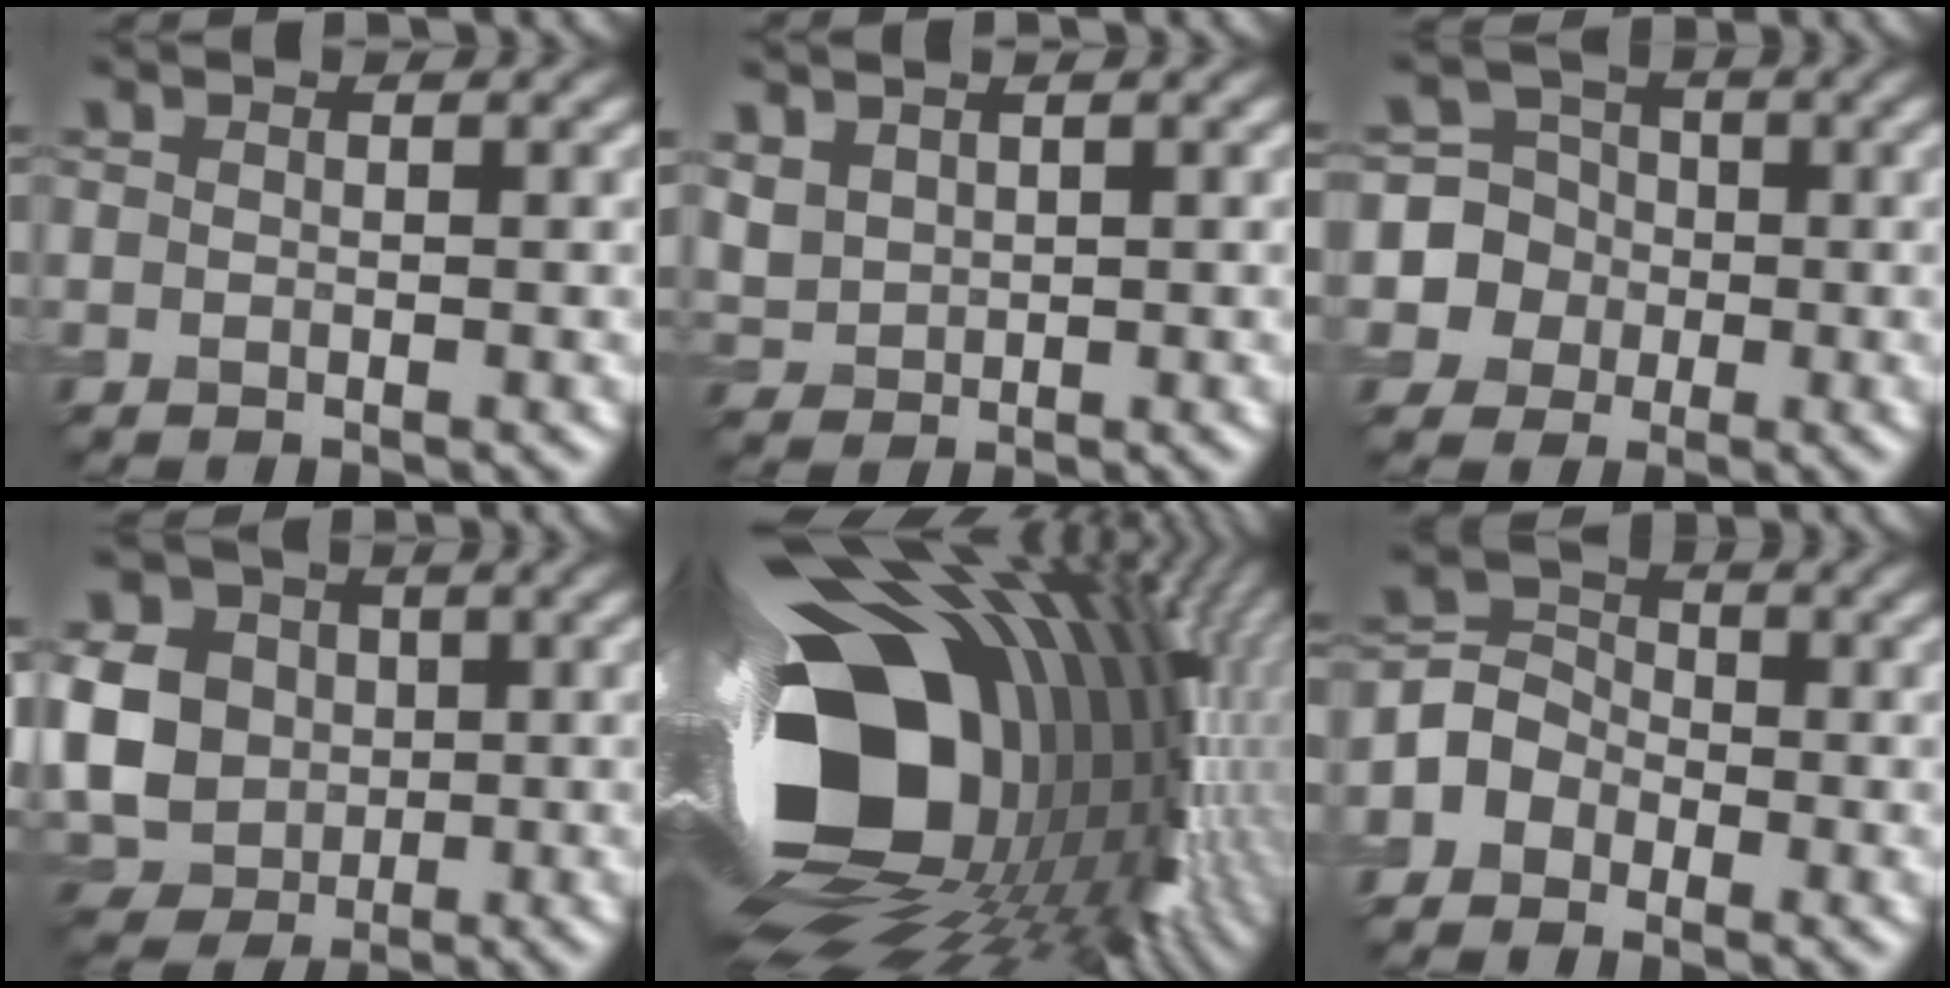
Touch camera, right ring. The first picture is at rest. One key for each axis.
{"total": 1.8, "fx": 1.4, "fy": 1.1, "fz": 0.3, "tx": -0.021, "ty": 0.010, "tz": 0.043}
{"total": 5.6, "fx": -1.0, "fy": 5.5, "fz": 0.0, "tx": 0.015, "ty": 0.032, "tz": -0.040}
{"total": 8.8, "fx": 0.5, "fy": 7.7, "fz": 4.3, "tx": -0.115, "ty": 0.015, "tz": -0.001}
{"total": 19.8, "fx": -0.4, "fy": 13.3, "fz": 14.6, "tx": -0.299, "ty": -0.055, "tz": 0.029}
{"total": 2.6, "fx": -1.6, "fy": 2.0, "fz": 0.2, "tx": -0.010, "ty": 0.018, "tz": -0.035}